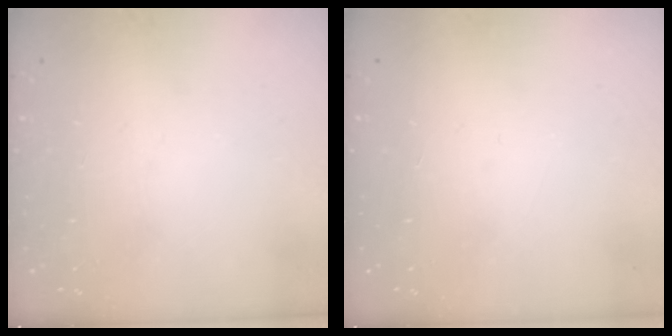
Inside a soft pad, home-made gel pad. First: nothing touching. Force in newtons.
{"total": 1.5, "press": 1.5, "slide": 0.1}